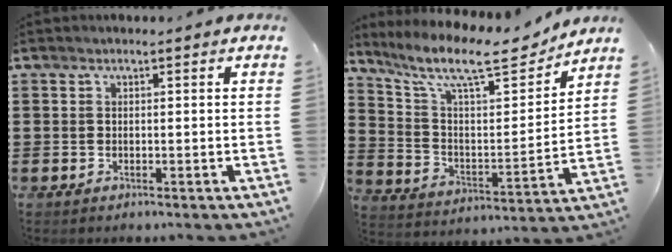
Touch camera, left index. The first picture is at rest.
{"total": 12.2, "force": [9.8, 2.5, 6.9], "torque": [-0.157, -0.058, 0.164]}